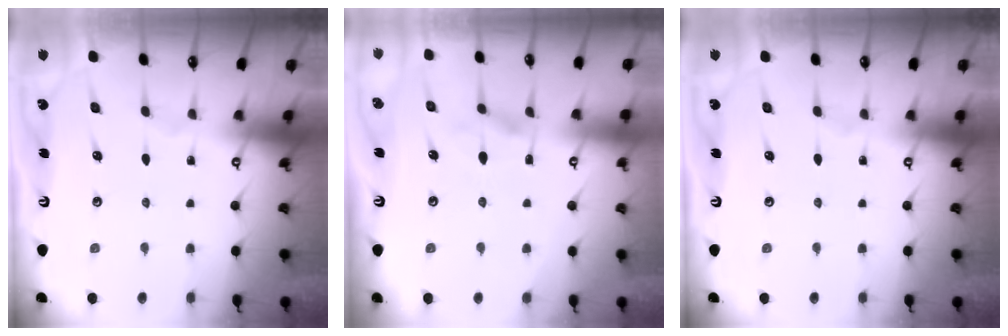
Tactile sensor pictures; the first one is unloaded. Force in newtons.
{"total": 1.3, "press": 1.2, "slide": 0.6}
{"total": 0.0}